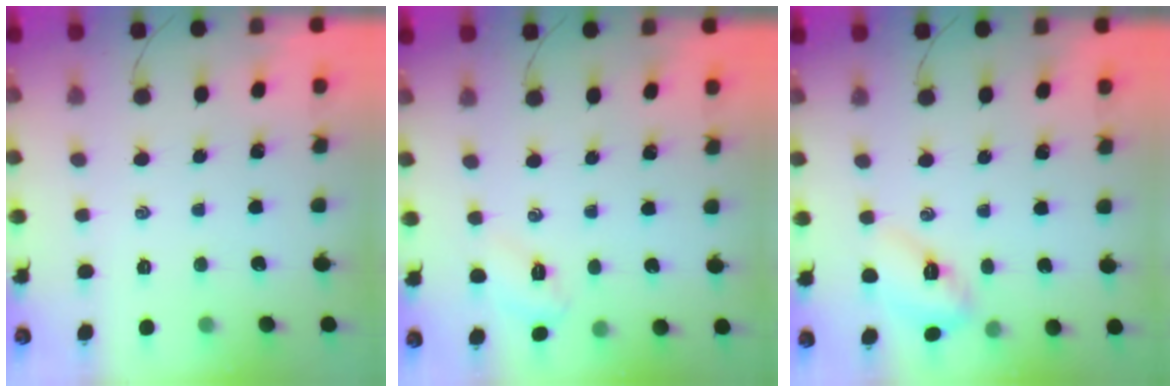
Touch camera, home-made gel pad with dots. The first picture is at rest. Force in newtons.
{"total": 3.6, "press": 3.5, "slide": 0.9}
{"total": 7.1, "press": 7.1, "slide": 0.1}